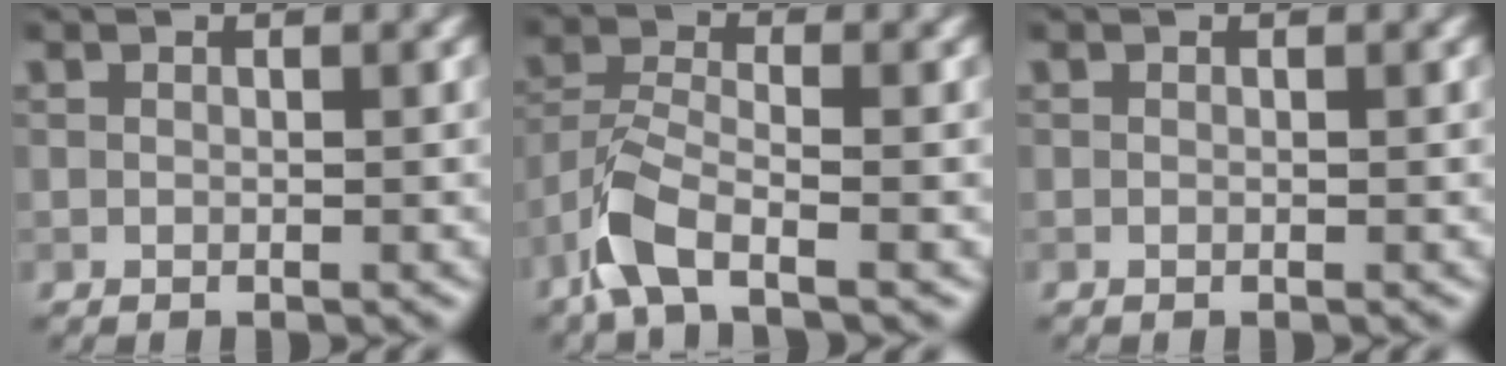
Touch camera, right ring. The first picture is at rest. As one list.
[{"total": 4.7, "force": [-3.1, 1.4, 3.2], "torque": [-0.071, -0.005, -0.074]}, {"total": 0.0}]